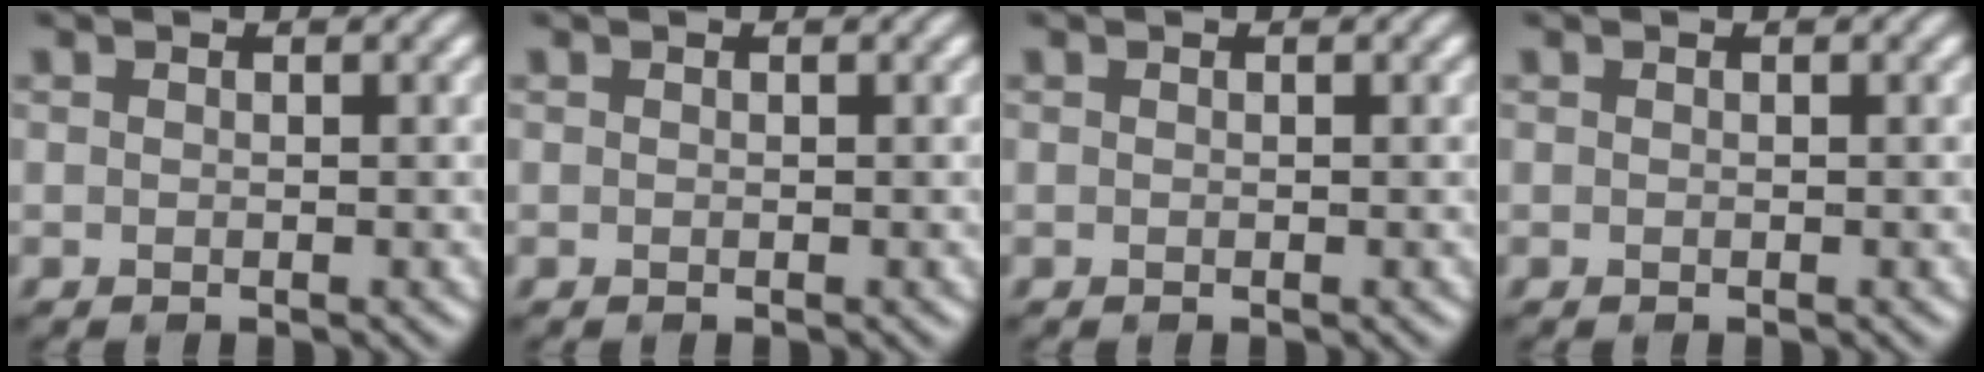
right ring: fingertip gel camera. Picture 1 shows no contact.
{"total": 0.0}
{"total": 0.0}
{"total": 0.0}